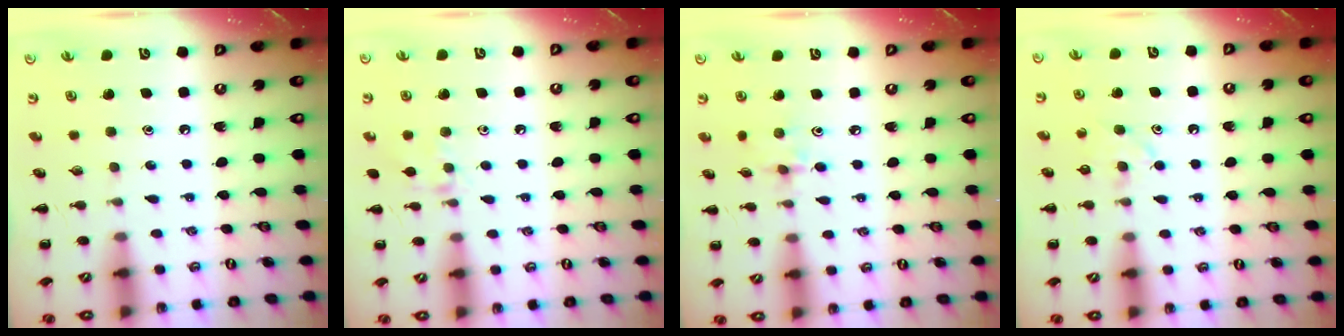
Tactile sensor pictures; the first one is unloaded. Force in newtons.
{"total": 7.2, "press": 7.1, "slide": 1.5}
{"total": 2.2, "press": 2.1, "slide": 0.6}
{"total": 4.4, "press": 4.2, "slide": 1.2}